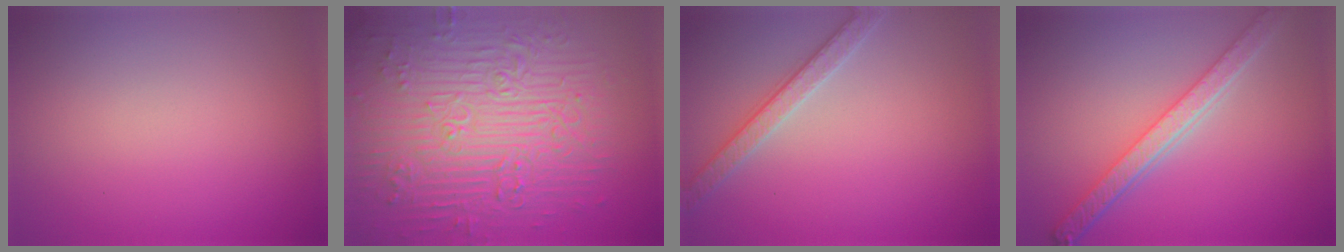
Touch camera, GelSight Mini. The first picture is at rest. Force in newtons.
{"total": 11.2, "press": 7.4, "slide": 8.4}
{"total": 2.6, "press": 2.5, "slide": 0.5}
{"total": 5.1, "press": 4.0, "slide": 3.1}